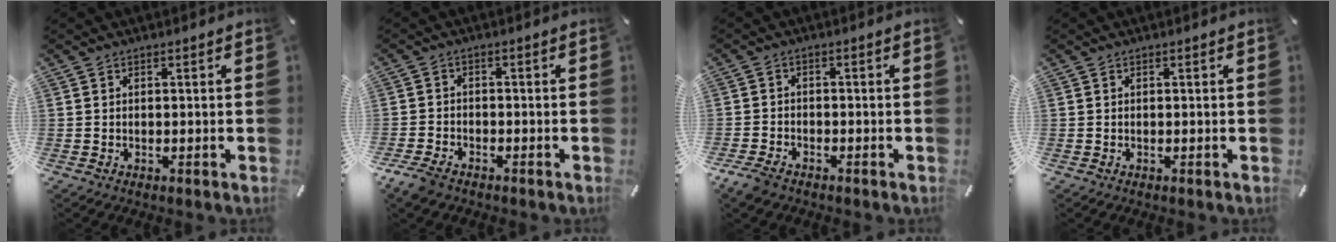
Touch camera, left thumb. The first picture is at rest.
{"total": 4.0, "force": [-3.1, 2.0, 1.6], "torque": [-0.050, 0.009, -0.065]}
{"total": 3.7, "force": [-2.8, 1.9, 1.4], "torque": [-0.041, 0.010, -0.059]}
{"total": 0.0}